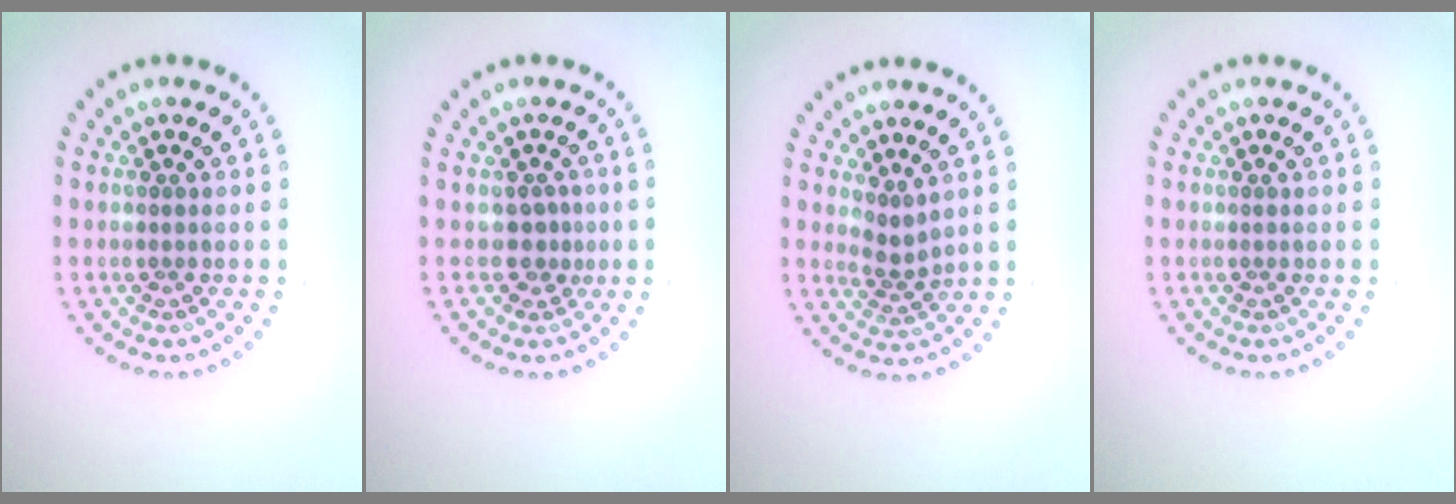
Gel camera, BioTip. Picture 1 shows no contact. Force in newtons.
{"total": 1.8, "press": 1.3, "slide": 1.3}
{"total": 1.8, "press": 1.1, "slide": 1.4}
{"total": 0.0}